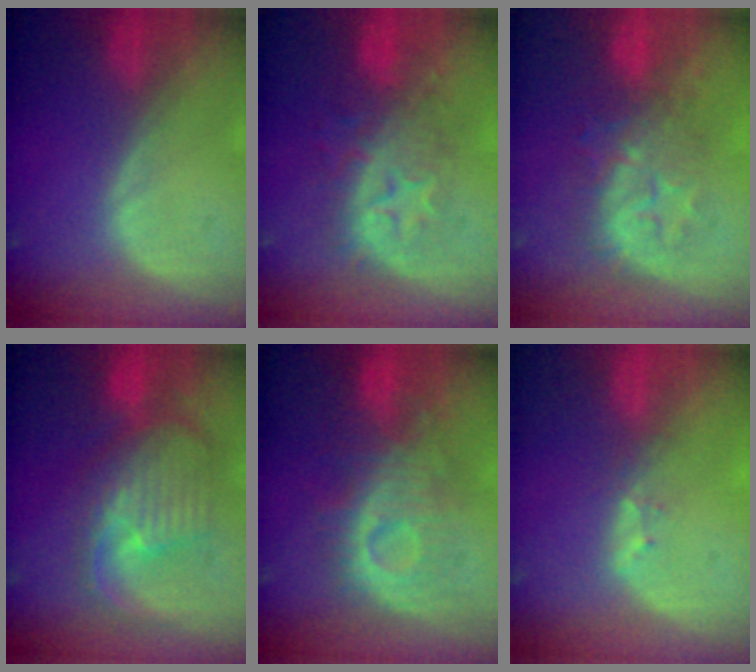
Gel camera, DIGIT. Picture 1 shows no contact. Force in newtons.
{"total": 8.3, "press": 8.0, "slide": 2.2}
{"total": 8.1, "press": 8.0, "slide": 1.2}
{"total": 10.8, "press": 9.6, "slide": 5.1}
{"total": 9.1, "press": 9.1, "slide": 0.3}
{"total": 1.7, "press": 1.5, "slide": 0.9}